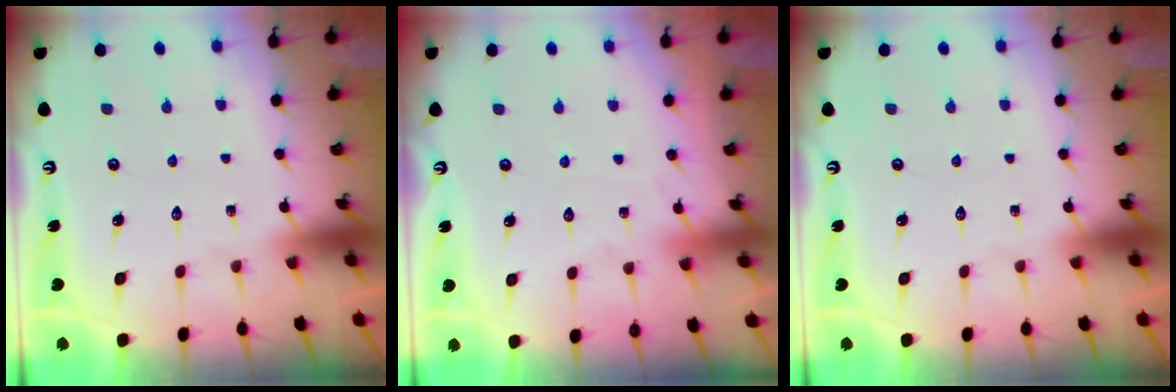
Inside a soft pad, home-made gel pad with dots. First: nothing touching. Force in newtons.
{"total": 4.1, "press": 4.0, "slide": 0.5}
{"total": 0.0}